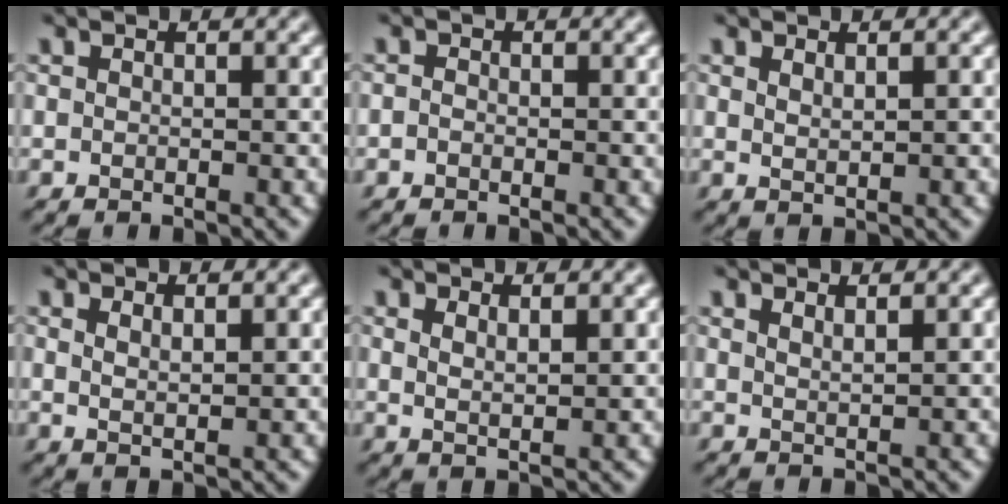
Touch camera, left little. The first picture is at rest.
{"total": 0.6, "force": [-0.4, 0.4, 0.3], "torque": [-0.006, -0.001, -0.012]}
{"total": 0.9, "force": [0.4, 0.1, 0.7], "torque": [-0.019, -0.001, 0.011]}
{"total": 1.4, "force": [0.8, 0.3, 1.1], "torque": [-0.025, -0.002, 0.016]}
{"total": 1.7, "force": [1.0, 0.3, 1.4], "torque": [-0.029, -0.003, 0.019]}
{"total": 1.0, "force": [0.9, -0.1, 0.5], "torque": [-0.011, 0.001, 0.014]}